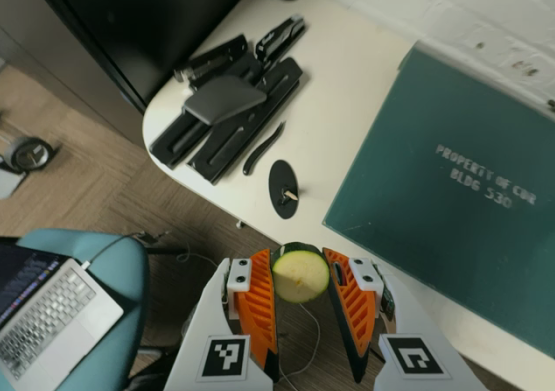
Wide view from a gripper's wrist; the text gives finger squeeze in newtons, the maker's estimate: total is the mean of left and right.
{"total": 9.5, "left": 9.1, "right": 10.0}